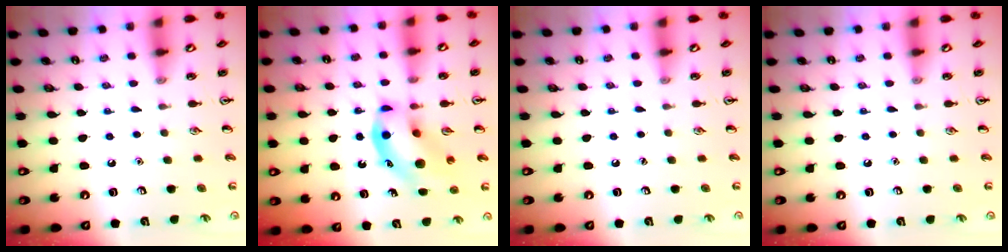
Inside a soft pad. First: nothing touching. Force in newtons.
{"total": 11.5, "press": 11.1, "slide": 3.1}
{"total": 0.0}
{"total": 0.0}